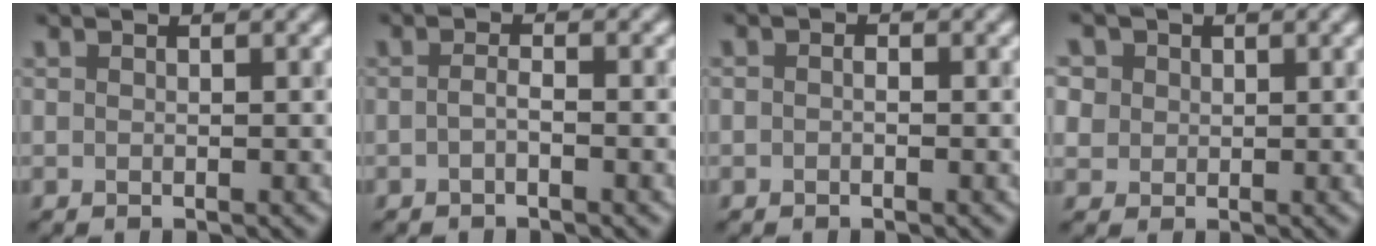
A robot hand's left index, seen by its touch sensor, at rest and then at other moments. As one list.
[{"total": 1.2, "force": [-1.1, -0.4, 0.5], "torque": [-0.017, -0.002, -0.004]}, {"total": 1.3, "force": [-0.8, -0.8, -0.6], "torque": [-0.007, -0.002, 0.005]}, {"total": 1.1, "force": [0.0, 0.7, -0.8], "torque": [-0.005, 0.000, 0.027]}]